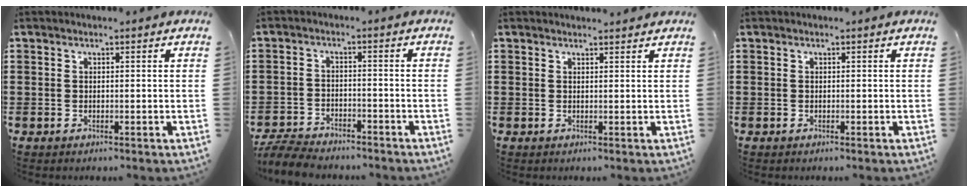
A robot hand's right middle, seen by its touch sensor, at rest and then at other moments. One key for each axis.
{"total": 5.5, "fx": -5.2, "fy": 1.0, "fz": 1.2, "tx": -0.034, "ty": 0.004, "tz": -0.107}
{"total": 0.5, "fx": 0.5, "fy": 0.0, "fz": 0.1, "tx": 0.004, "ty": -0.003, "tz": 0.009}
{"total": 0.0}